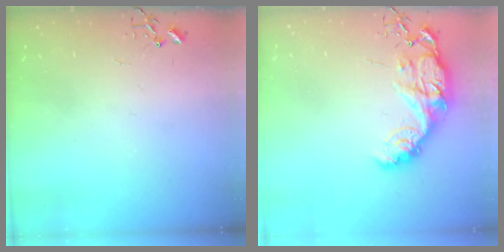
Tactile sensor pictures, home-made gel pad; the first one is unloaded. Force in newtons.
{"total": 13.9, "press": 13.9, "slide": 1.1}